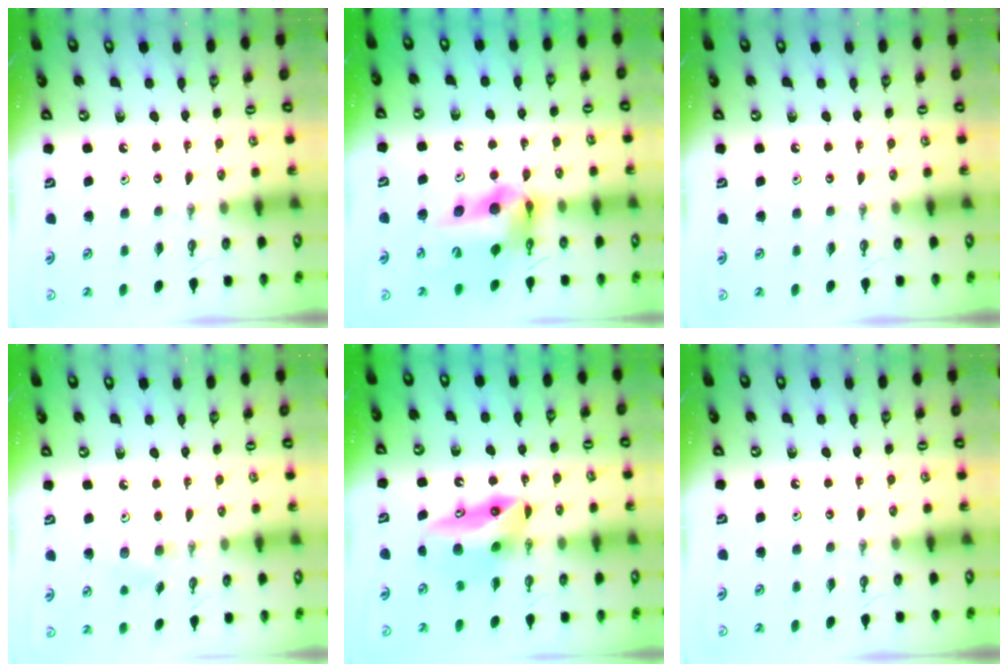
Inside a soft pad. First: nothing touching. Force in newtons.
{"total": 14.2, "press": 14.0, "slide": 2.2}
{"total": 0.0}
{"total": 5.5, "press": 5.3, "slide": 1.3}
{"total": 10.7, "press": 8.6, "slide": 6.3}
{"total": 0.0}